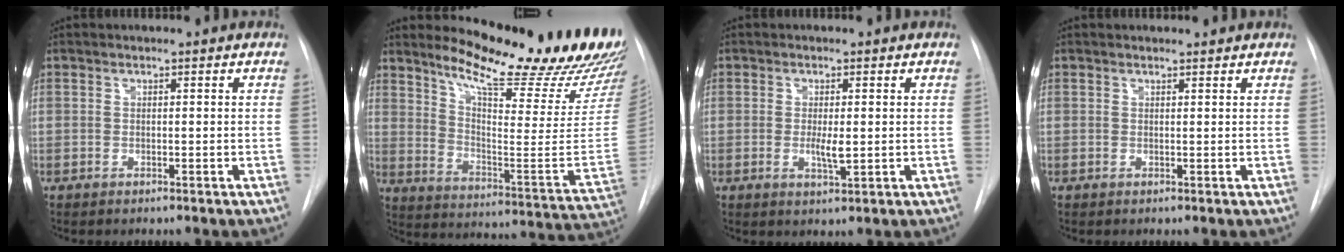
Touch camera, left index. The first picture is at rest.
{"total": 24.5, "force": [20.9, 2.4, 12.6], "torque": [-0.190, -0.113, 0.270]}
{"total": 2.8, "force": [-0.9, 0.5, 2.6], "torque": [-0.048, -0.012, -0.012]}
{"total": 1.1, "force": [1.0, 0.2, 0.1], "torque": [-0.008, 0.002, 0.011]}